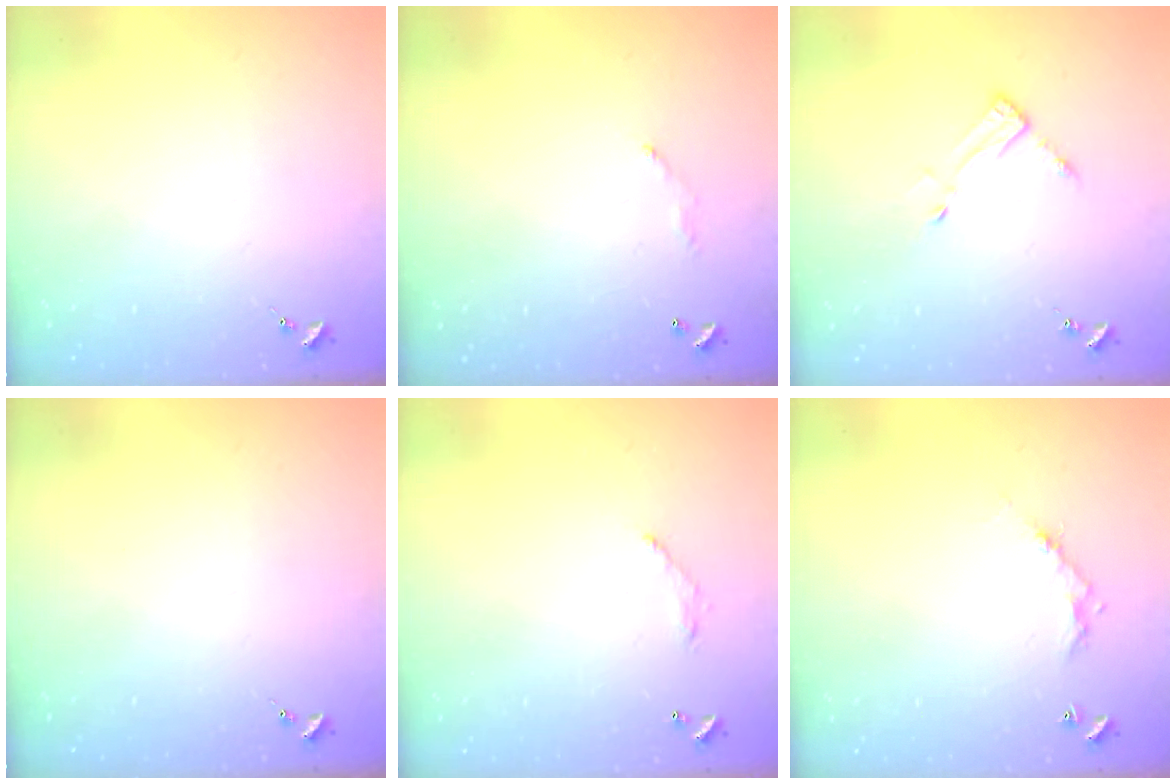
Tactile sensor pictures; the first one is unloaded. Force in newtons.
{"total": 4.0, "press": 4.0, "slide": 0.2}
{"total": 3.5, "press": 3.4, "slide": 0.3}
{"total": 0.0}
{"total": 6.2, "press": 6.2, "slide": 0.4}
{"total": 5.2, "press": 5.2, "slide": 0.3}